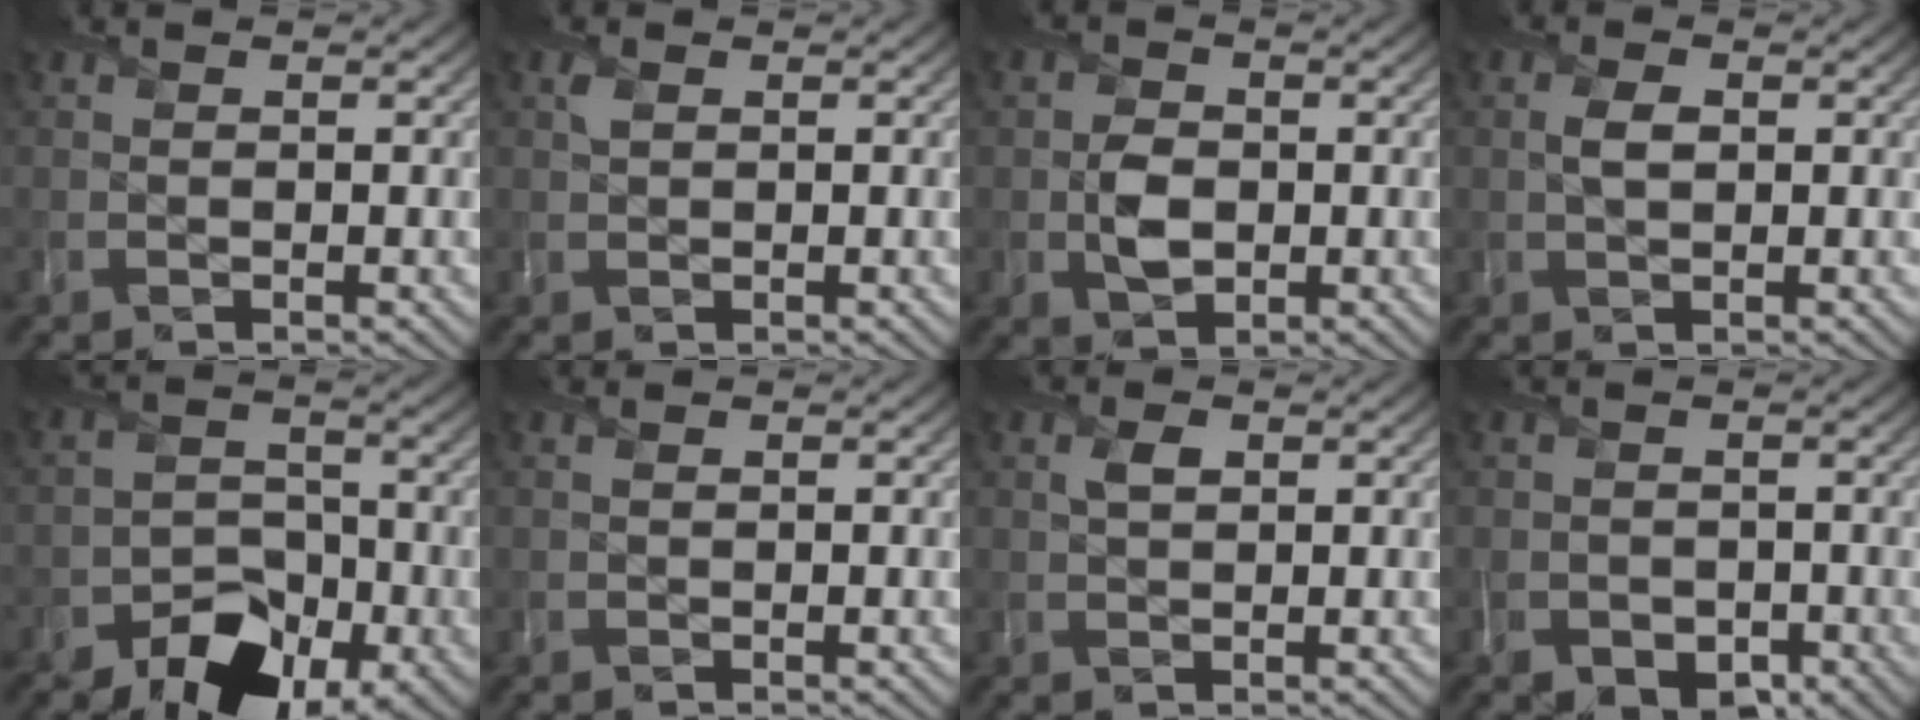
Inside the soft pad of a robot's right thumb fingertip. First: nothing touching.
{"total": 1.0, "force": [0.5, 0.6, 0.6], "torque": [-0.019, 0.001, 0.010]}
{"total": 3.3, "force": [-0.3, 2.5, 2.1], "torque": [-0.045, -0.001, -0.009]}
{"total": 2.1, "force": [0.3, 1.2, 1.7], "torque": [-0.040, 0.001, 0.004]}
{"total": 9.7, "force": [-5.7, 5.8, 5.3], "torque": [-0.093, -0.015, -0.096]}
{"total": 0.0}
{"total": 1.7, "force": [0.7, 1.0, 1.2], "torque": [-0.027, 0.000, 0.013]}
{"total": 2.9, "force": [-1.3, 2.2, 1.4], "torque": [-0.028, -0.016, -0.021]}